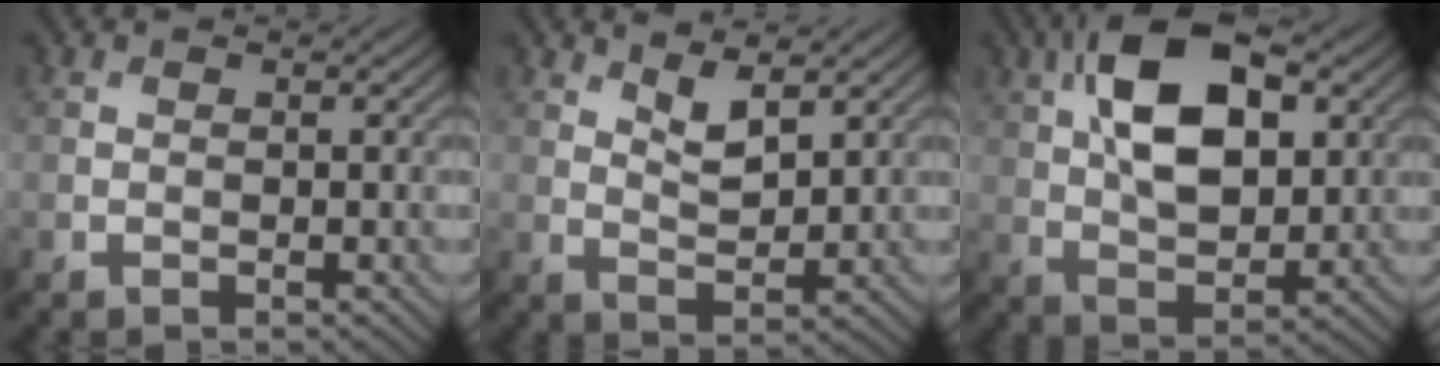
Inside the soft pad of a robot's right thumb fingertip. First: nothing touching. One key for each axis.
{"total": 4.0, "fx": 2.4, "fy": 1.5, "fz": 2.8, "tx": -0.062, "ty": -0.008, "tz": 0.047}
{"total": 13.3, "fx": 4.3, "fy": 7.0, "fz": 10.5, "tx": -0.203, "ty": 0.014, "tz": 0.073}